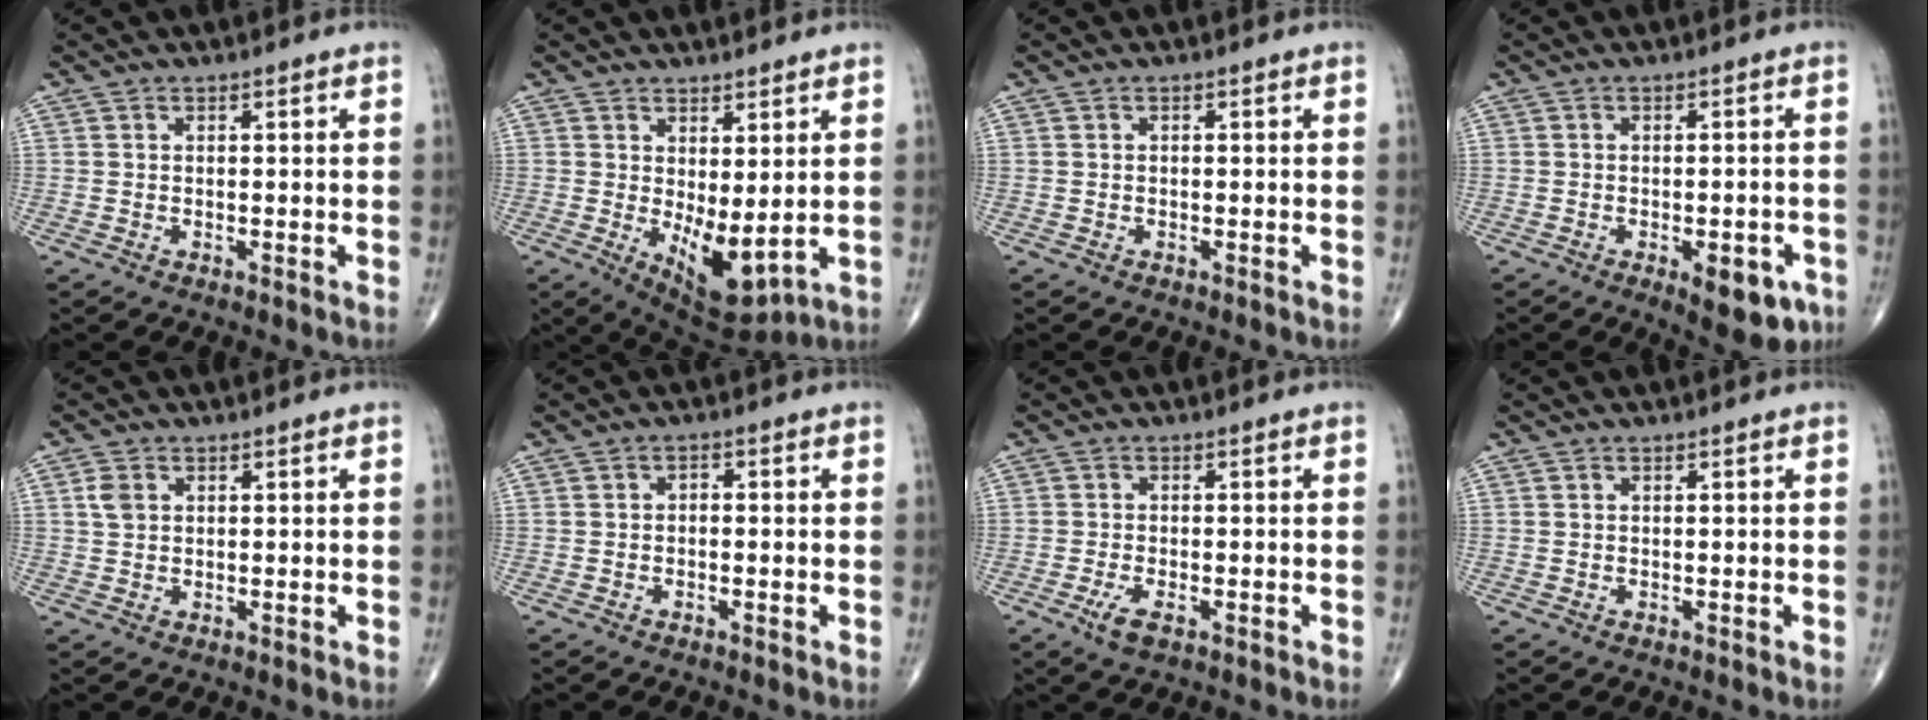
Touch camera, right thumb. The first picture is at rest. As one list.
[{"total": 9.2, "force": [-0.3, 4.0, 8.3], "torque": [-0.116, -0.021, 0.015]}, {"total": 0.0}, {"total": 8.3, "force": [-3.7, 3.6, 6.5], "torque": [-0.060, 0.010, -0.038]}, {"total": 2.6, "force": [0.8, 1.9, 1.6], "torque": [-0.029, 0.003, 0.016]}, {"total": 1.1, "force": [-0.3, 0.8, 0.7], "torque": [-0.002, 0.007, -0.010]}, {"total": 3.4, "force": [-1.7, 1.4, 2.6], "torque": [-0.053, -0.002, -0.030]}, {"total": 0.0}]